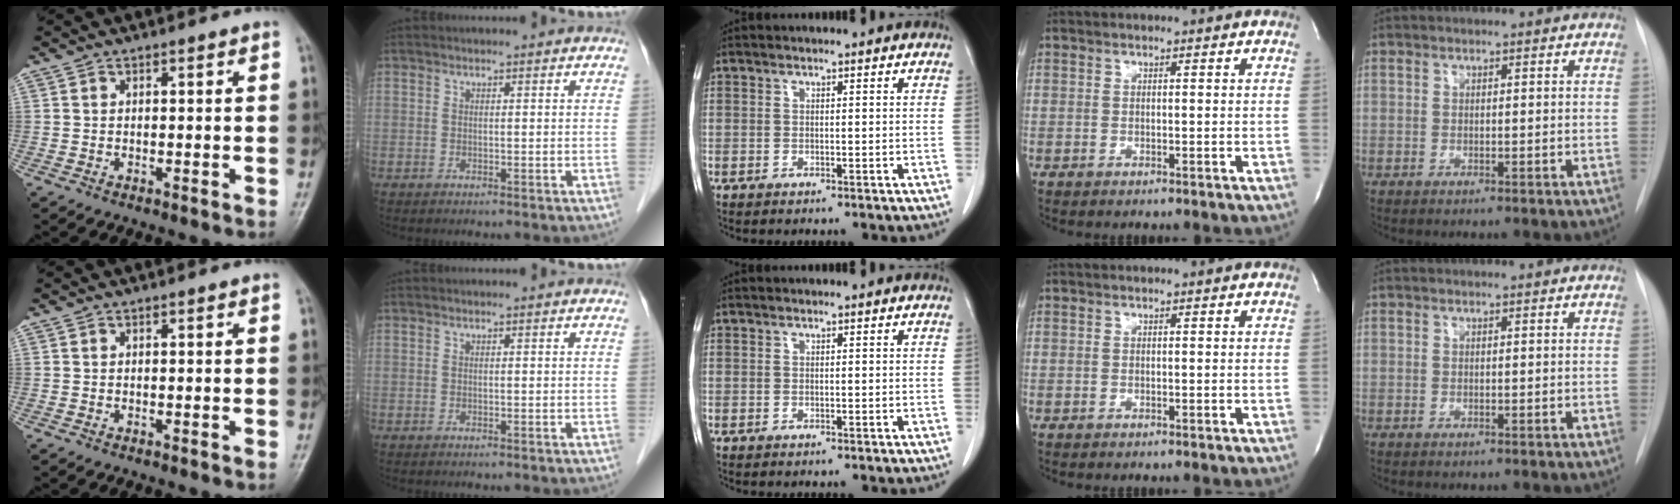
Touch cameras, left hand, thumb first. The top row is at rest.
{}